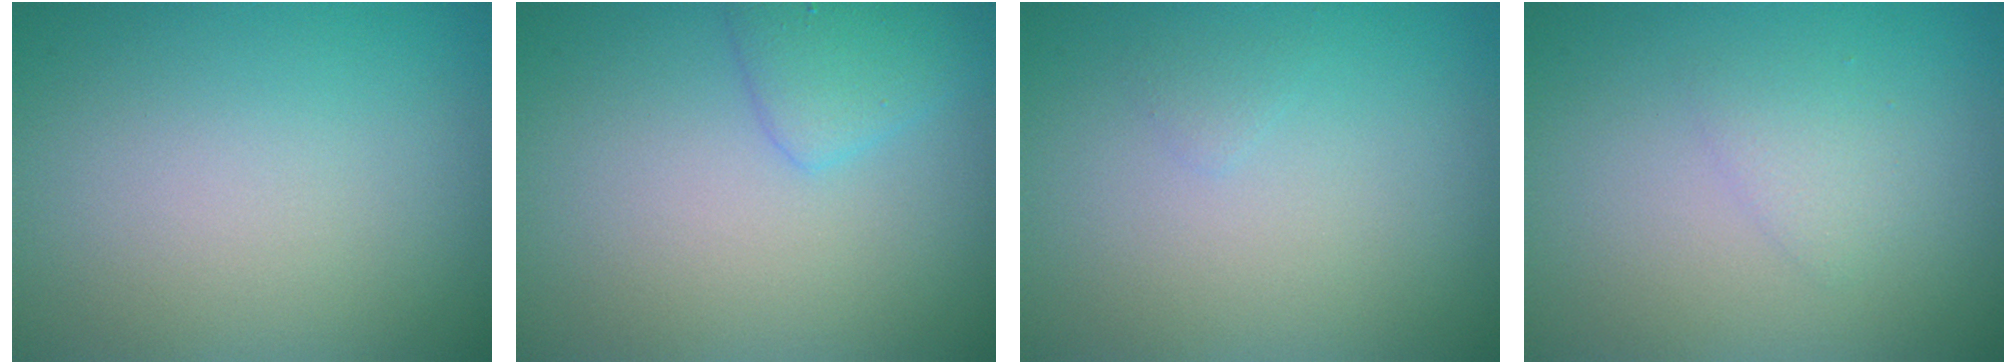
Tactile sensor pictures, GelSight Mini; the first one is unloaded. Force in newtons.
{"total": 2.2, "press": 2.2, "slide": 0.1}
{"total": 0.5, "press": 0.5, "slide": 0.1}
{"total": 1.3, "press": 1.3, "slide": 0.1}